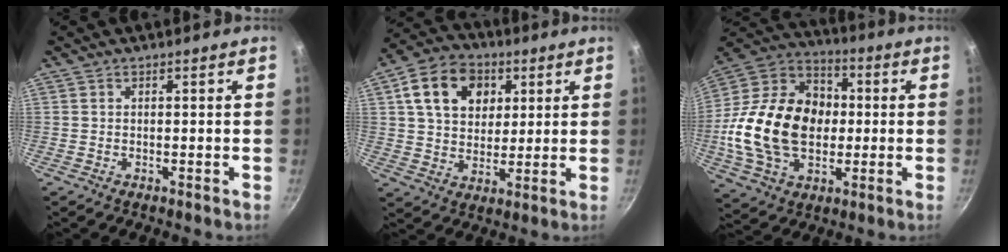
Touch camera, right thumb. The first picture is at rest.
{"total": 14.1, "force": [4.8, 10.6, 7.9], "torque": [-0.110, -0.001, 0.074]}
{"total": 24.7, "force": [-1.2, 17.6, 17.3], "torque": [-0.291, 0.031, -0.026]}